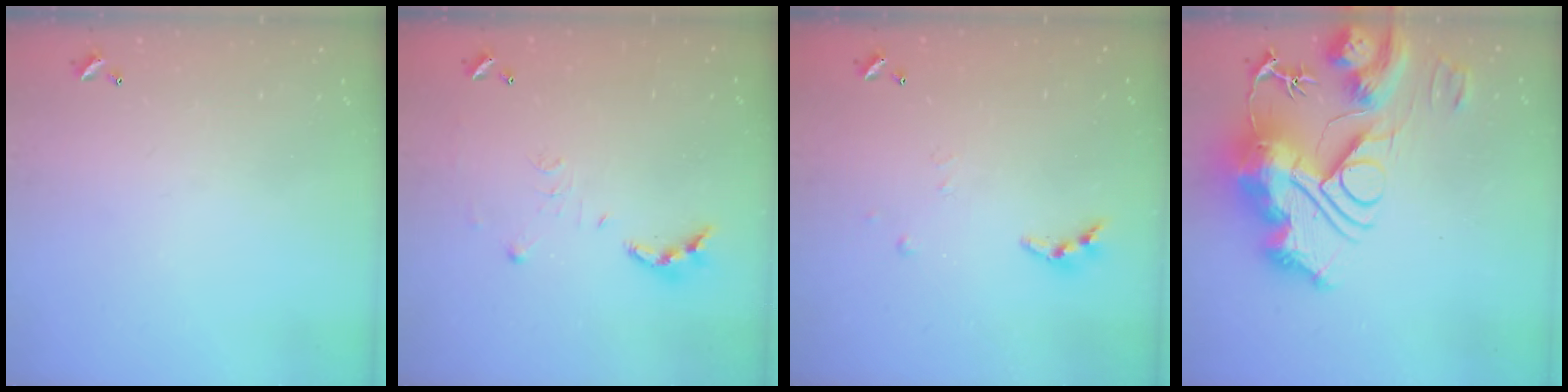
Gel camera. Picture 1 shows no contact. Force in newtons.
{"total": 7.0, "press": 7.0, "slide": 0.5}
{"total": 4.3, "press": 4.3, "slide": 0.4}
{"total": 0.5, "press": 0.5, "slide": 0.0}